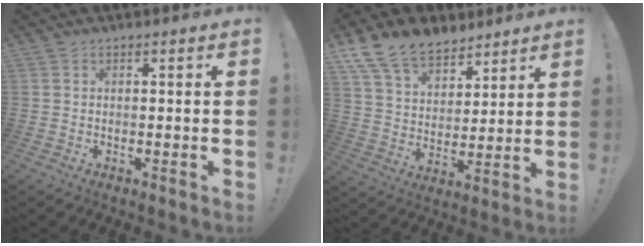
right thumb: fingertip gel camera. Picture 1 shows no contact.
{"total": 14.3, "force": [10.6, 8.1, 5.3], "torque": [-0.099, -0.072, 0.202]}